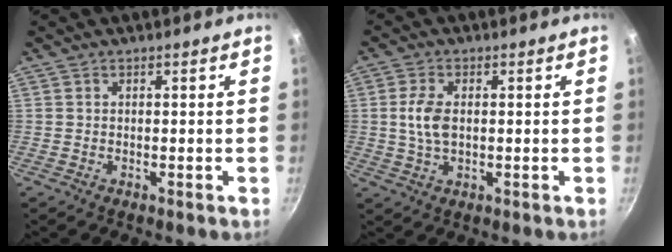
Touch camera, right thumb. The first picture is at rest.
{"total": 5.7, "force": [0.3, 3.2, 4.6], "torque": [-0.089, 0.005, 0.006]}